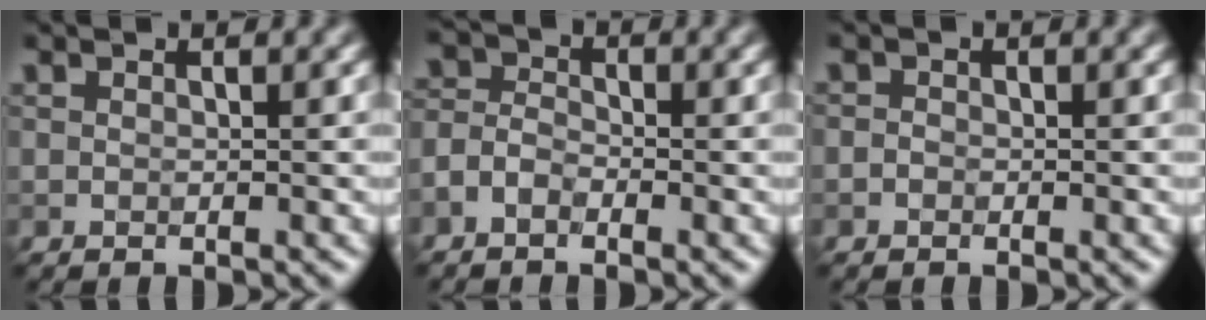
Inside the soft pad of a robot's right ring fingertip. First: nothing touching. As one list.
[{"total": 2.1, "force": [-1.1, 1.3, 1.2], "torque": [-0.024, 0.003, -0.032]}, {"total": 0.6, "force": [-0.3, 0.5, 0.2], "torque": [-0.001, -0.003, -0.008]}]